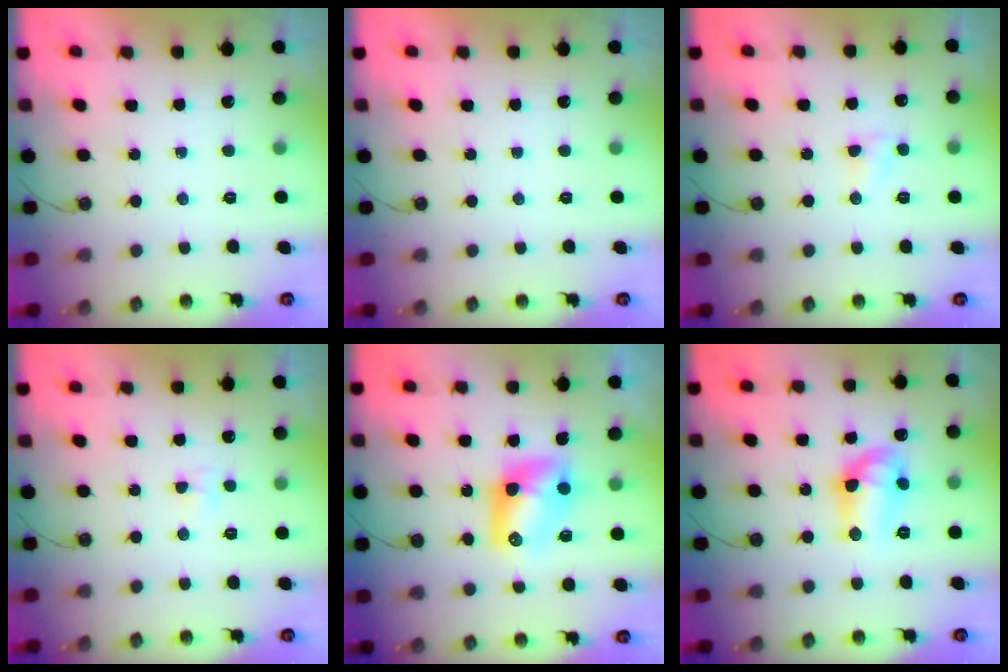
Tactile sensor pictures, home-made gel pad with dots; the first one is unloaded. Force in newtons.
{"total": 0.0}
{"total": 4.0, "press": 4.0, "slide": 0.5}
{"total": 2.9, "press": 2.8, "slide": 0.5}
{"total": 8.8, "press": 8.8, "slide": 0.8}
{"total": 11.7, "press": 11.7, "slide": 0.8}